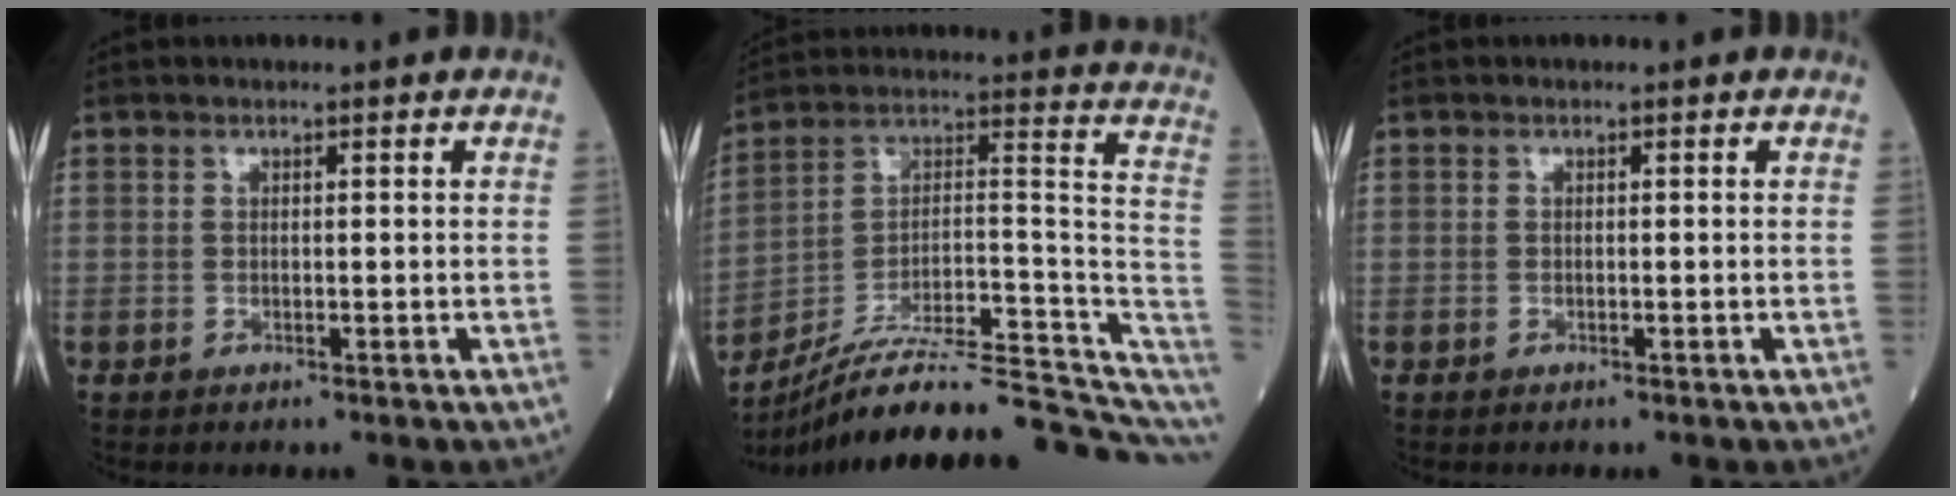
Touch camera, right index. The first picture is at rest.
{"total": 23.3, "force": [-19.4, 3.1, 12.6], "torque": [-0.142, 0.040, -0.297]}
{"total": 0.0}